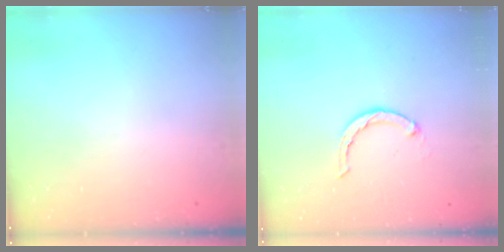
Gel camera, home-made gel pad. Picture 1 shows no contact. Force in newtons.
{"total": 3.1, "press": 3.0, "slide": 0.5}